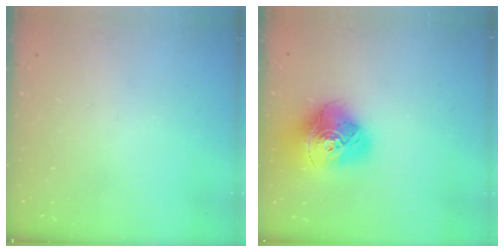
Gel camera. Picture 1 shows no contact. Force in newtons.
{"total": 18.0, "press": 17.9, "slide": 1.9}